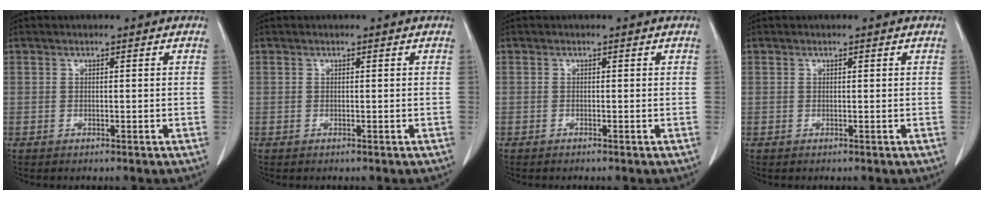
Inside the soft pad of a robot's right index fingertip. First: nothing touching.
{"total": 0.0}
{"total": 0.0}
{"total": 0.0}